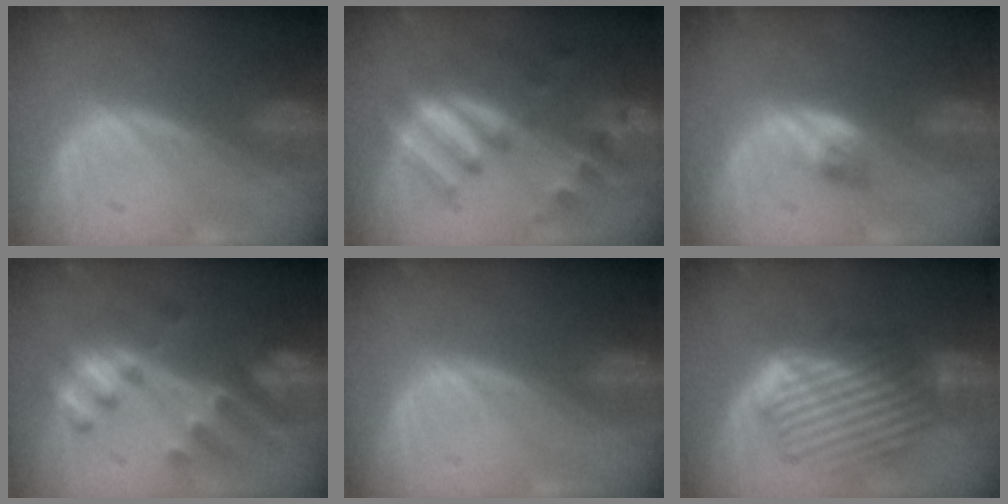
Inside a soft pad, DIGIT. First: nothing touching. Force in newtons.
{"total": 9.4, "press": 8.3, "slide": 4.3}
{"total": 2.6, "press": 2.4, "slide": 1.0}
{"total": 7.6, "press": 7.5, "slide": 1.1}
{"total": 0.0}
{"total": 8.4, "press": 7.9, "slide": 3.0}